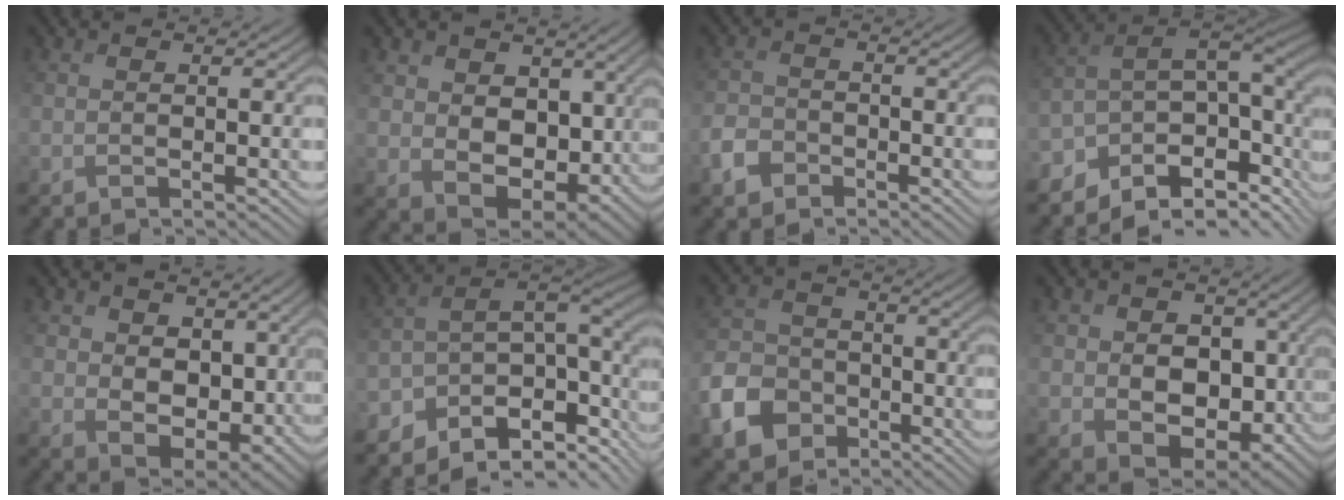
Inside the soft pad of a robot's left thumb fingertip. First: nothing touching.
{"total": 8.9, "force": [1.6, 6.5, 5.9], "torque": [-0.137, -0.017, 0.026]}
{"total": 3.7, "force": [-2.3, 2.6, 1.4], "torque": [-0.037, -0.003, -0.056]}
{"total": 11.3, "force": [-3.7, 5.8, 9.0], "torque": [-0.166, -0.017, -0.056]}
{"total": 8.5, "force": [3.3, 5.8, 5.2], "torque": [-0.131, -0.011, 0.057]}
{"total": 10.6, "force": [-4.6, 4.8, 8.3], "torque": [-0.145, -0.021, -0.064]}
{"total": 8.6, "force": [-4.2, 6.4, 3.8], "torque": [-0.100, -0.014, -0.097]}
{"total": 9.7, "force": [0.6, 7.2, 6.4], "torque": [-0.129, -0.016, 0.009]}